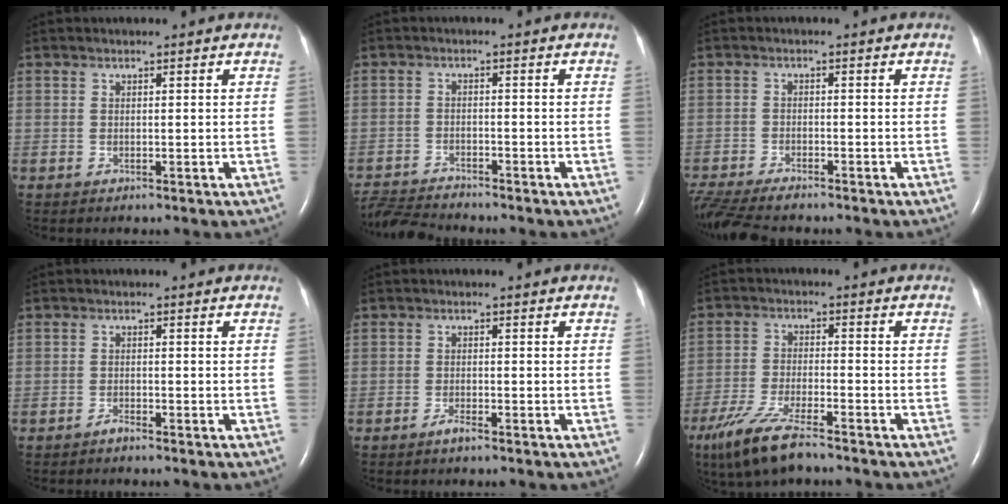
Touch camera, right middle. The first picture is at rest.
{"total": 6.4, "force": [-6.3, 0.2, 0.9], "torque": [-0.016, -0.014, -0.113]}
{"total": 10.5, "force": [-9.1, 1.9, 4.8], "torque": [-0.093, -0.019, -0.150]}
{"total": 1.0, "force": [-1.0, 0.1, 0.3], "torque": [-0.010, -0.001, -0.017]}
{"total": 1.5, "force": [-1.2, 0.2, 0.9], "torque": [-0.025, -0.003, -0.022]}
{"total": 9.4, "force": [-7.0, 1.6, 6.1], "torque": [-0.131, -0.024, -0.130]}